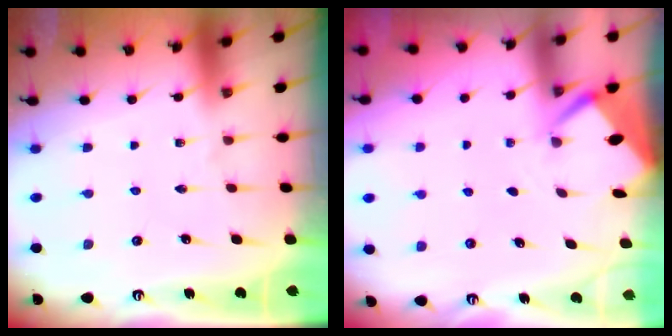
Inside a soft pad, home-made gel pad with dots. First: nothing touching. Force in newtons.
{"total": 2.6, "press": 2.6, "slide": 0.4}